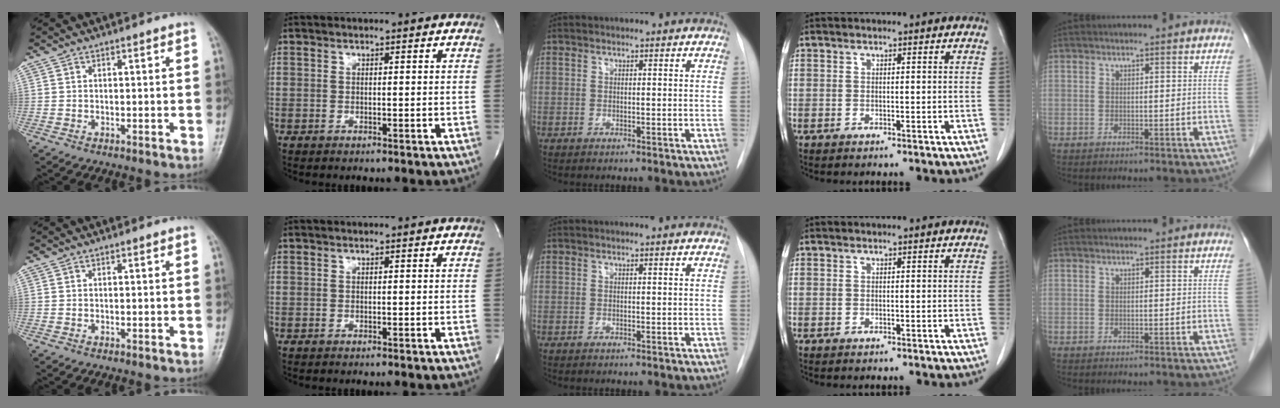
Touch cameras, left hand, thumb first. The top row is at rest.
{}